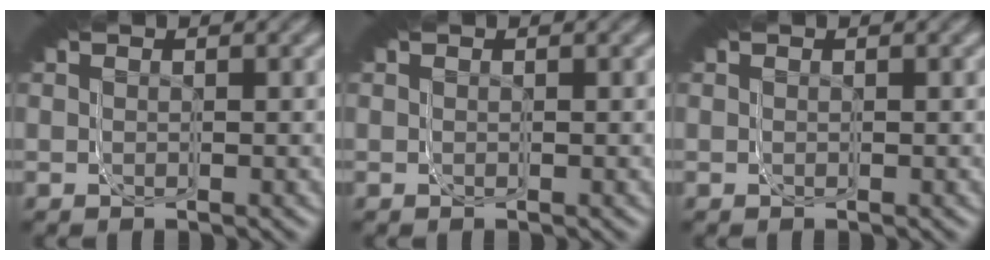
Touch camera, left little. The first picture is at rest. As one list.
[{"total": 0.0}, {"total": 0.0}]